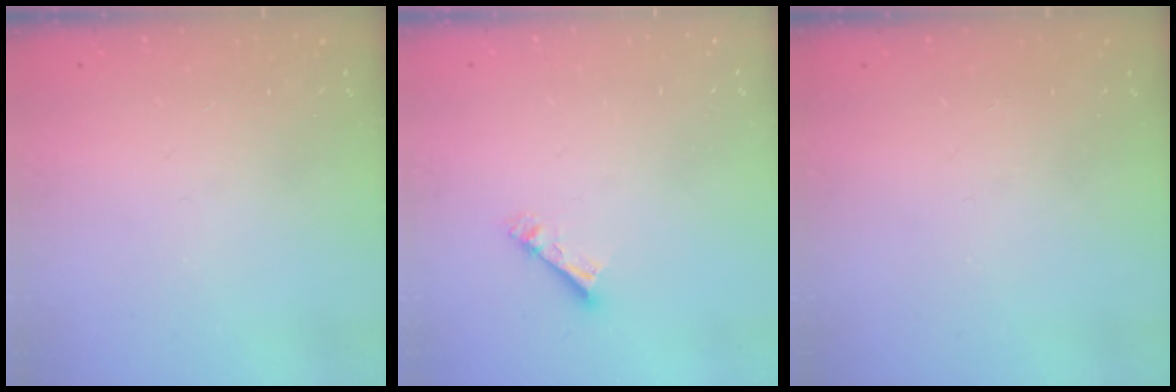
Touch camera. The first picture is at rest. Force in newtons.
{"total": 4.6, "press": 4.6, "slide": 0.4}
{"total": 0.0}